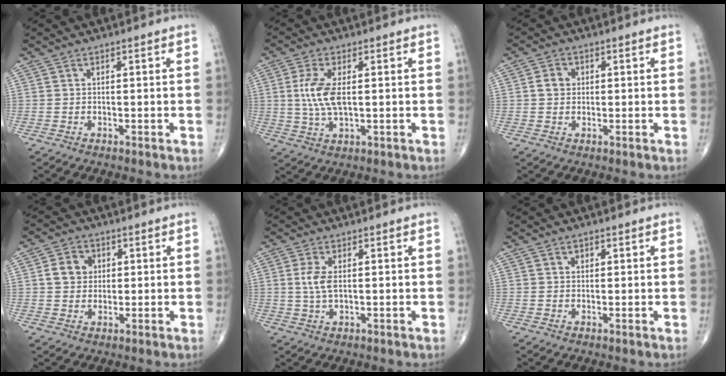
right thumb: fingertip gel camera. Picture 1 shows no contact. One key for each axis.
{"total": 7.7, "fx": 0.8, "fy": 3.3, "fz": 6.9, "tx": -0.155, "ty": -0.005, "tz": 0.018}
{"total": 3.1, "fx": 0.4, "fy": 2.7, "fz": 1.6, "tx": -0.017, "ty": 0.005, "tz": 0.004}
{"total": 5.6, "fx": 1.1, "fy": 4.8, "fz": 2.6, "tx": -0.024, "ty": 0.003, "tz": 0.014}
{"total": 6.2, "fx": 0.7, "fy": 2.9, "fz": 5.5, "tx": -0.126, "ty": -0.001, "tz": 0.015}
{"total": 1.1, "fx": 0.5, "fy": 0.9, "fz": 0.4, "tx": 0.006, "ty": -0.001, "tz": 0.005}